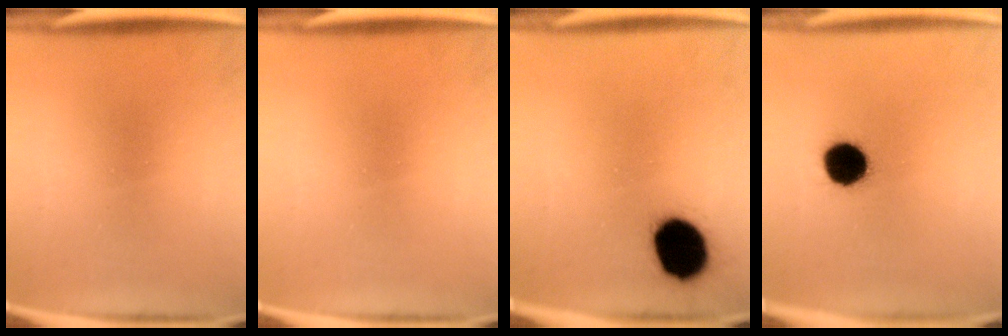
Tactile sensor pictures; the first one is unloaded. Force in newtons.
{"total": 0.0}
{"total": 14.4}
{"total": 10.3}